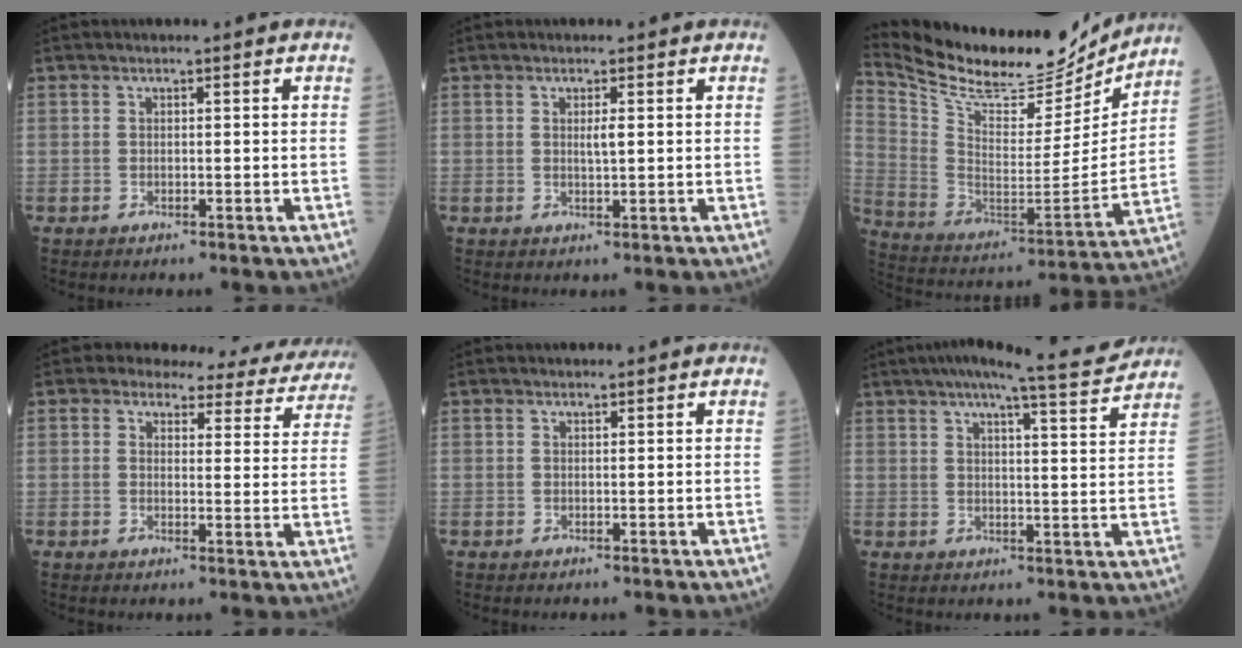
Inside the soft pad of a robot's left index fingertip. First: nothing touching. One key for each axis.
{"total": 1.4, "fx": 0.5, "fy": 0.1, "fz": 1.3, "tx": -0.029, "ty": -0.002, "tz": 0.008}
{"total": 23.4, "fx": 21.4, "fy": 5.0, "fz": 7.9, "tx": -0.159, "ty": -0.033, "tz": 0.339}
{"total": 14.0, "fx": 13.1, "fy": 4.3, "fz": 2.2, "tx": 0.006, "ty": -0.038, "tz": 0.116}
{"total": 0.9, "fx": 0.9, "fy": 0.0, "fz": 0.1, "tx": -0.010, "ty": 0.004, "tz": 0.013}
{"total": 11.5, "fx": 10.5, "fy": -0.4, "fz": 4.8, "tx": -0.071, "ty": 0.000, "tz": 0.132}